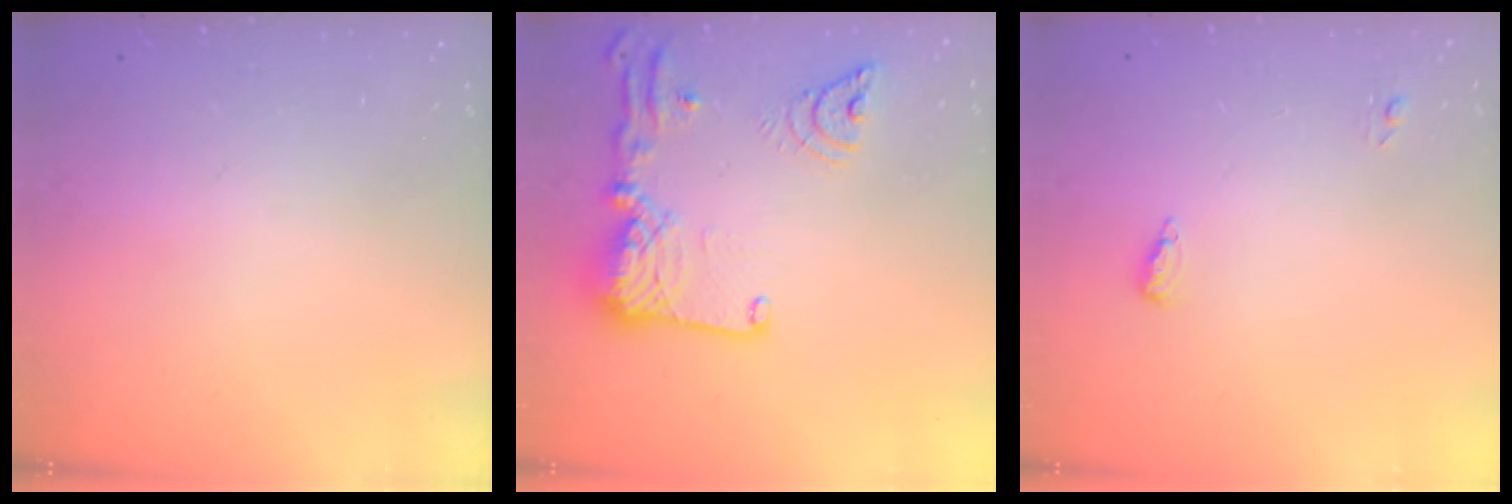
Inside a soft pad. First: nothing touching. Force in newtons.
{"total": 20.1, "press": 19.9, "slide": 2.3}
{"total": 4.9, "press": 4.6, "slide": 1.5}